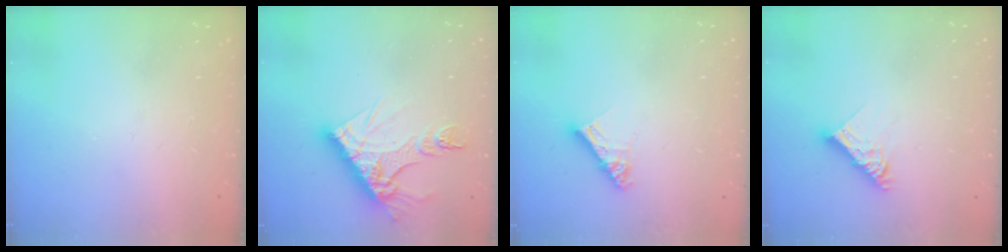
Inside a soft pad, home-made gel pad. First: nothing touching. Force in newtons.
{"total": 13.5, "press": 13.4, "slide": 1.2}
{"total": 9.0, "press": 8.9, "slide": 0.8}
{"total": 9.8, "press": 9.8, "slide": 0.8}